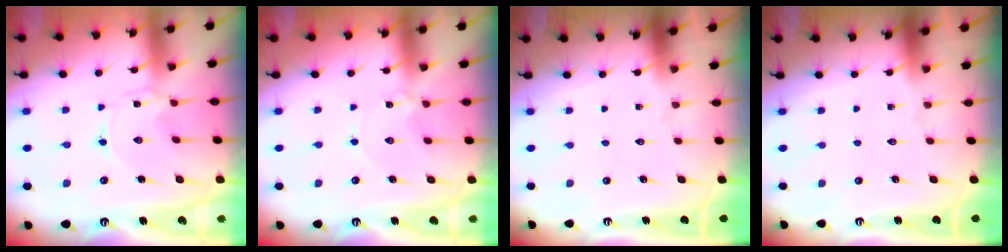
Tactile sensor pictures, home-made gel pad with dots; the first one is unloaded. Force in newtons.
{"total": 2.2, "press": 2.2, "slide": 0.2}
{"total": 0.0}
{"total": 0.0}